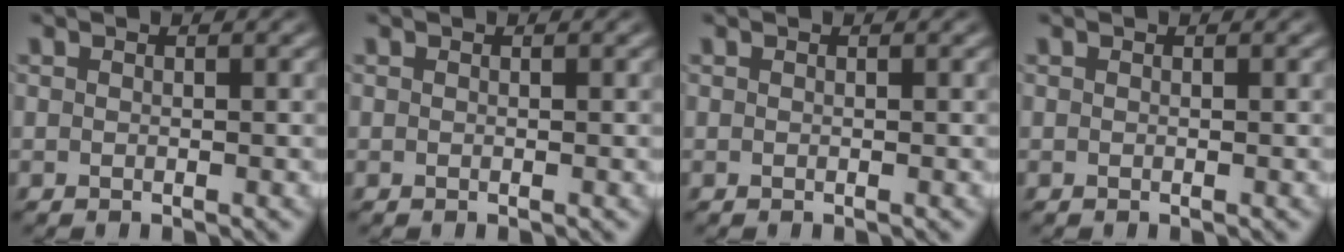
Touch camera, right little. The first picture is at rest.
{"total": 0.0}
{"total": 0.0}
{"total": 0.0}